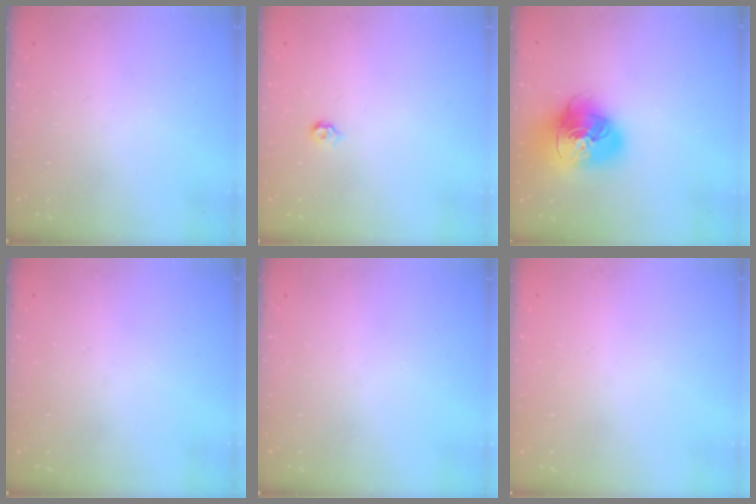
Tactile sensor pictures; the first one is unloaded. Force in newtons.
{"total": 4.2, "press": 4.1, "slide": 0.8}
{"total": 19.6, "press": 19.4, "slide": 2.7}
{"total": 0.0}
{"total": 0.0}
{"total": 0.7, "press": 0.7, "slide": 0.1}